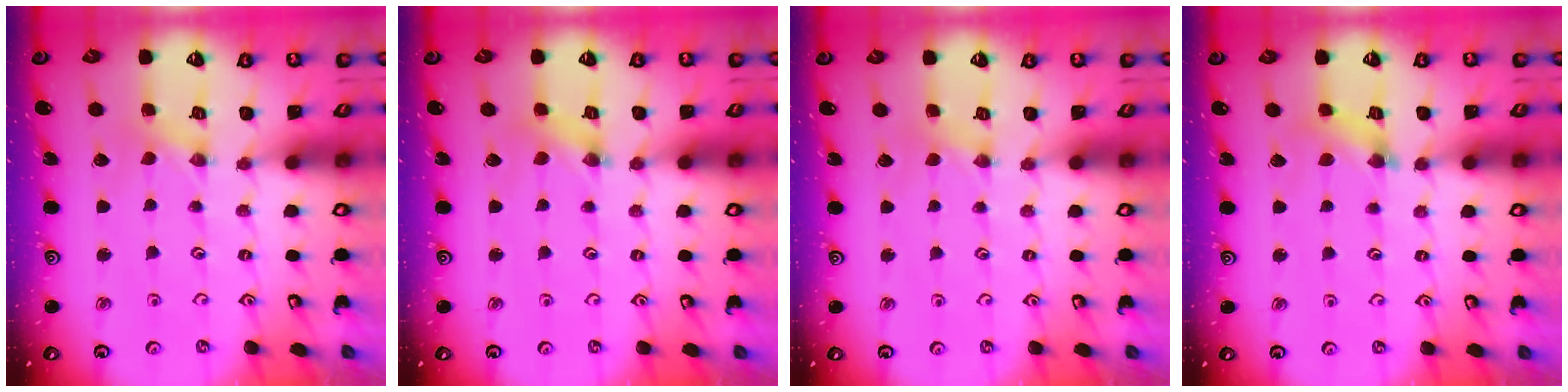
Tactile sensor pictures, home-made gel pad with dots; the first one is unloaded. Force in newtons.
{"total": 1.5, "press": 1.4, "slide": 0.3}
{"total": 1.6, "press": 1.5, "slide": 0.4}
{"total": 4.9, "press": 4.8, "slide": 0.6}